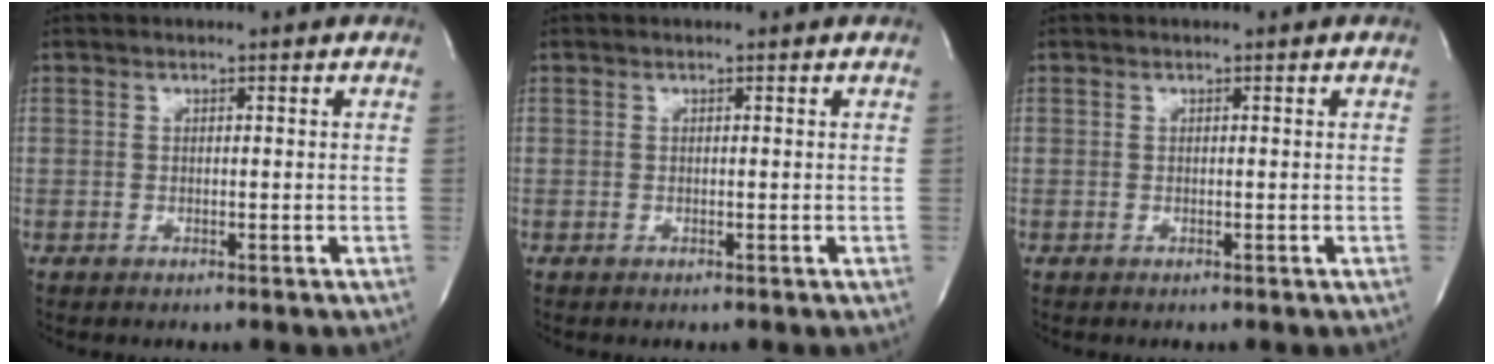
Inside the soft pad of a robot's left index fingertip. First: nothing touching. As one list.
[{"total": 0.0}, {"total": 0.0}]